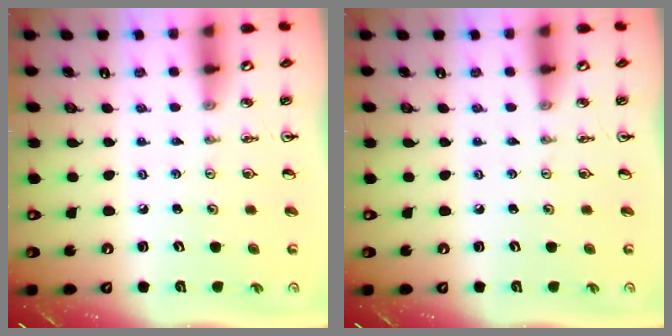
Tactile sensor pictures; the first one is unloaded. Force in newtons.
{"total": 0.0}